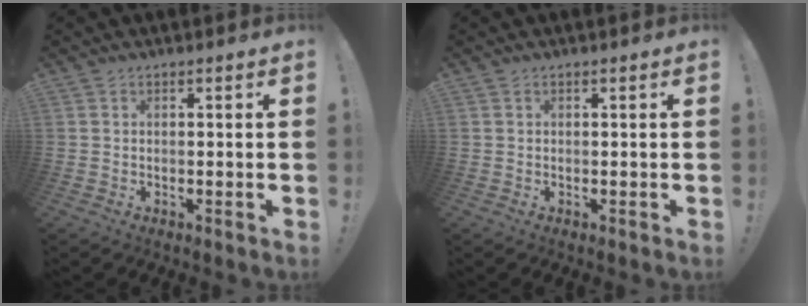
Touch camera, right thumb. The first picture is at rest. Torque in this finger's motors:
{"motor_torque": [-0.22, 0.30, 0.25, 0.09, -0.10]}